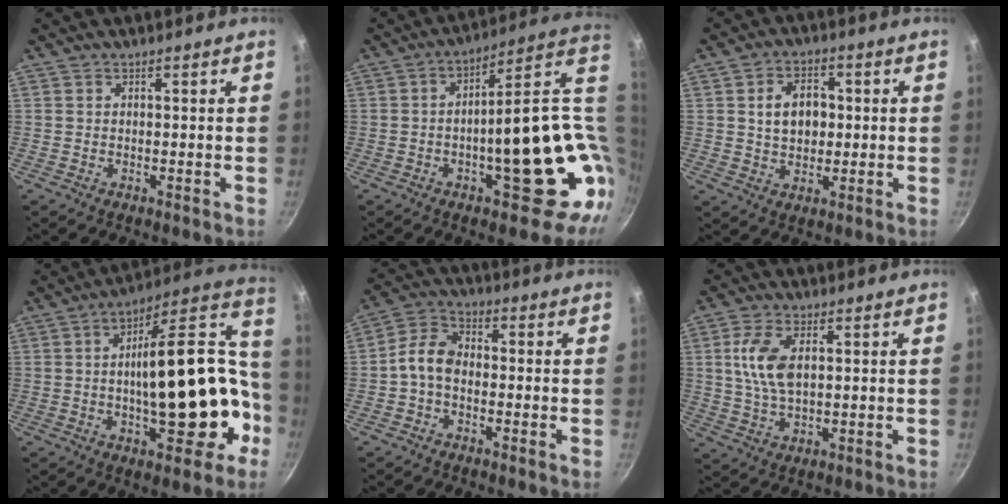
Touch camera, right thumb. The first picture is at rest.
{"total": 25.1, "force": [-0.7, 9.5, 23.2], "torque": [-0.269, 0.001, 0.004]}
{"total": 8.0, "force": [0.9, 5.8, 5.4], "torque": [-0.067, 0.008, 0.014]}
{"total": 26.6, "force": [-2.9, 12.7, 23.2], "torque": [-0.309, 0.051, -0.033]}
{"total": 6.4, "force": [-1.4, 4.1, 4.8], "torque": [-0.092, 0.031, -0.041]}
{"total": 8.6, "force": [1.8, 4.4, 7.2], "torque": [-0.141, 0.000, 0.035]}